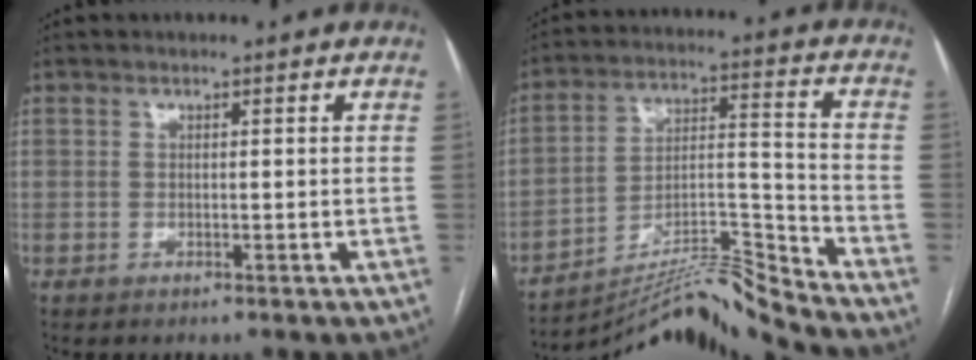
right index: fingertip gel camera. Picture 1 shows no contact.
{"total": 13.5, "force": [-12.9, -3.1, 2.3], "torque": [-0.036, 0.041, -0.226]}